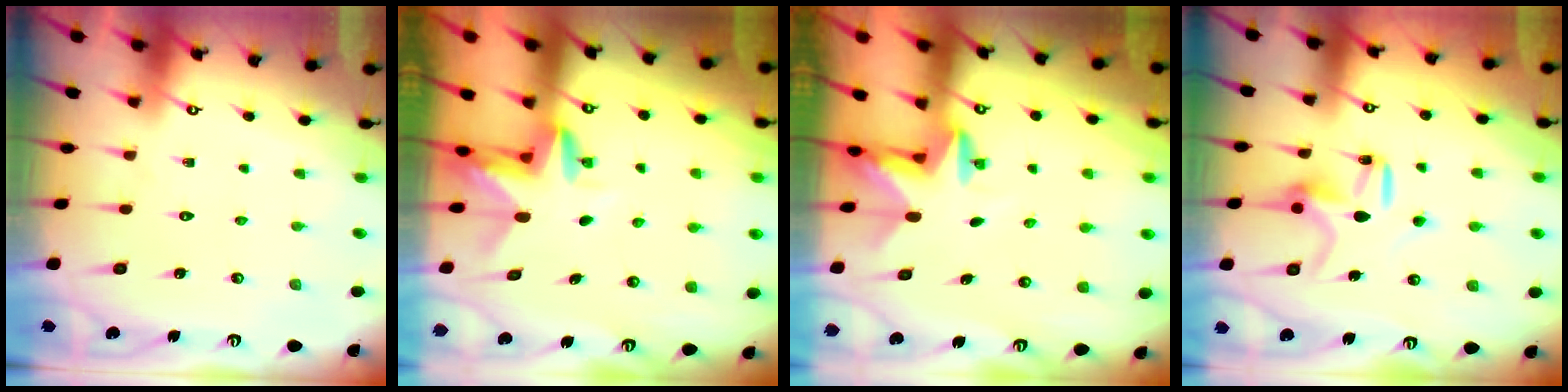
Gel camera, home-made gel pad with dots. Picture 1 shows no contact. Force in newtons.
{"total": 2.9, "press": 2.9, "slide": 0.2}
{"total": 2.4, "press": 2.4, "slide": 0.4}
{"total": 9.7, "press": 9.7, "slide": 0.2}